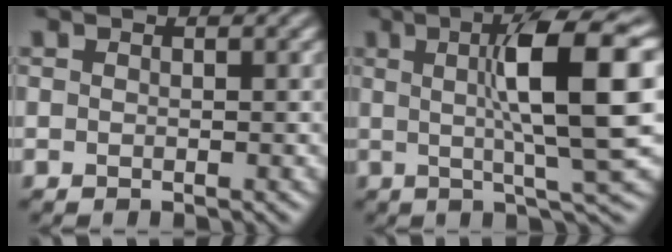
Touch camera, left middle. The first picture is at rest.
{"total": 10.0, "force": [1.1, 1.6, 9.8], "torque": [-0.122, 0.014, 0.019]}